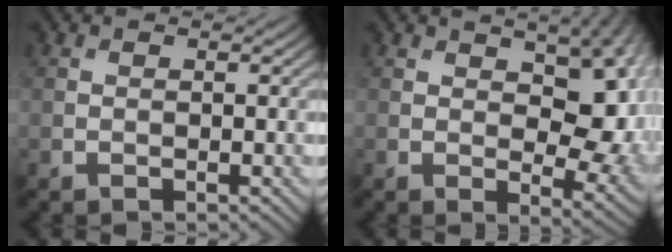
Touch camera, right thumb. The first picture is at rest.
{"total": 11.4, "force": [2.1, 6.1, 9.4], "torque": [-0.133, -0.012, 0.047]}